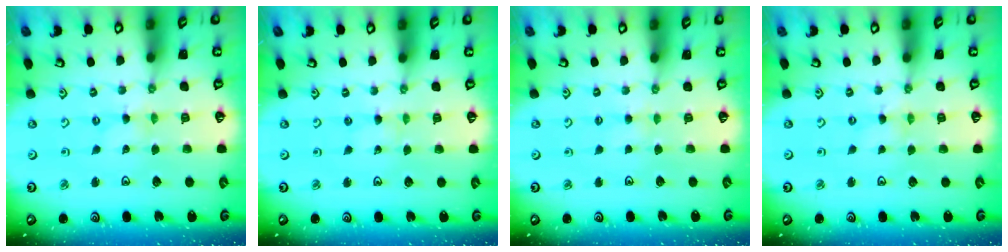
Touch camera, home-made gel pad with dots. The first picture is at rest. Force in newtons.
{"total": 1.0, "press": 1.0, "slide": 0.2}
{"total": 1.9, "press": 1.9, "slide": 0.4}
{"total": 0.0}